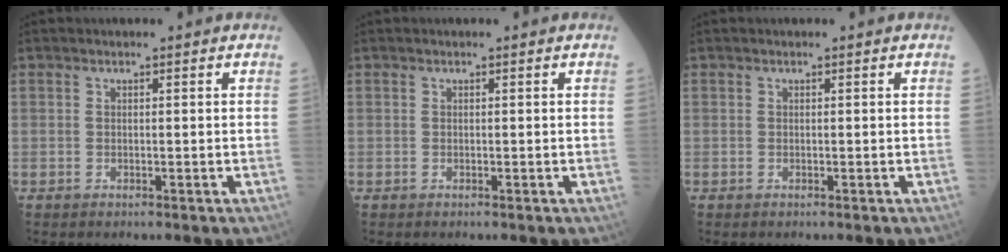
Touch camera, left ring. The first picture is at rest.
{"total": 0.0}
{"total": 0.0}